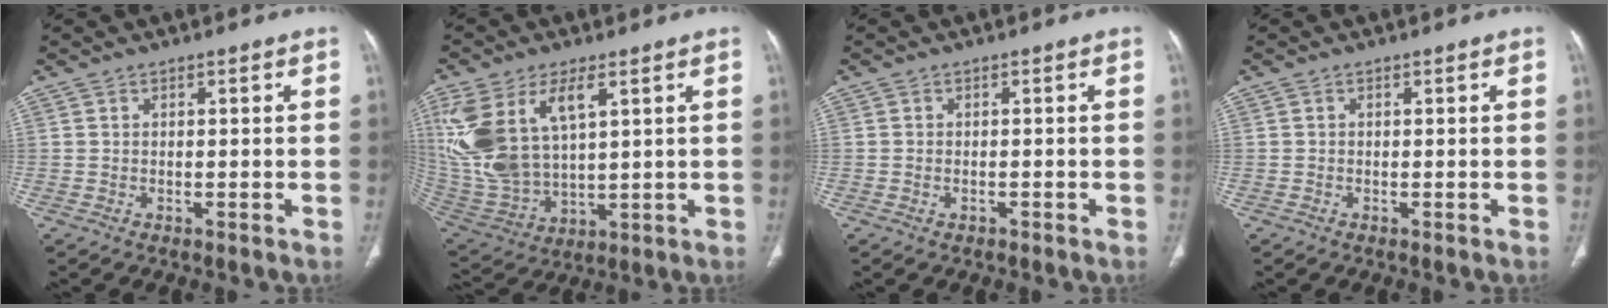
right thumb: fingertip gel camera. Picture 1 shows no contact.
{"total": 18.7, "force": [6.5, 9.7, 14.6], "torque": [-0.313, -0.017, 0.142]}
{"total": 1.0, "force": [-0.5, 0.7, 0.5], "torque": [-0.013, 0.009, -0.004]}
{"total": 0.0}